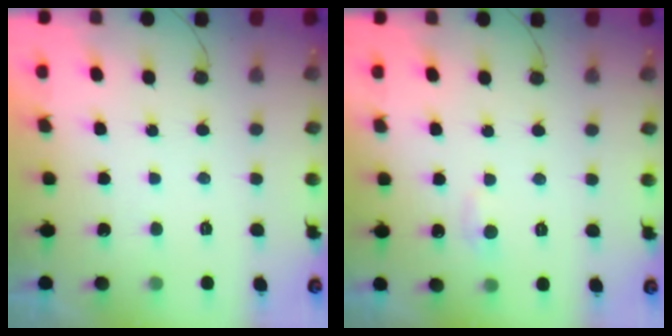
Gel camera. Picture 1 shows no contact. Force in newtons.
{"total": 5.3, "press": 5.3, "slide": 0.7}